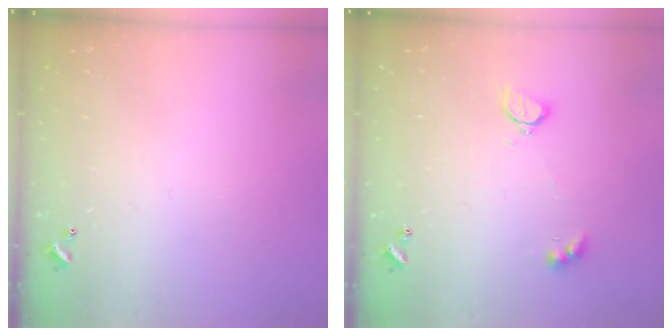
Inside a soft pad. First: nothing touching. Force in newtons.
{"total": 2.8, "press": 2.7, "slide": 0.6}